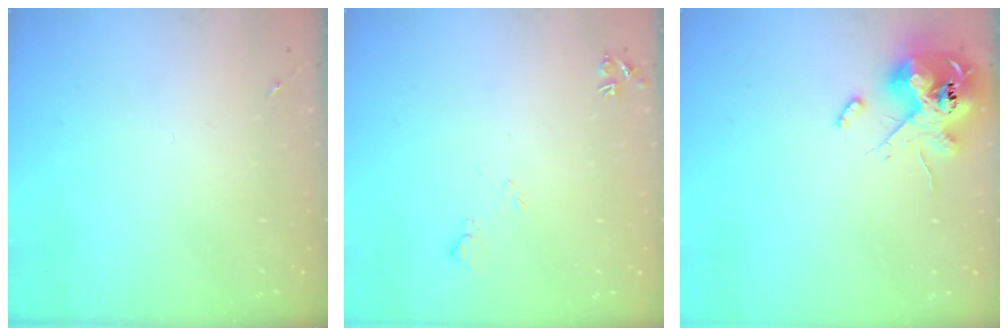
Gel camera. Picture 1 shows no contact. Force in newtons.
{"total": 5.2, "press": 5.1, "slide": 1.0}
{"total": 13.2, "press": 13.0, "slide": 2.2}